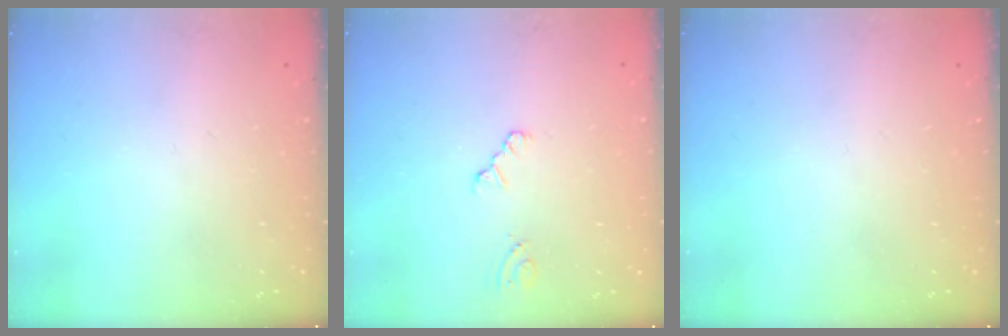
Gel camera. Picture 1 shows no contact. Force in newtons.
{"total": 1.2, "press": 1.2, "slide": 0.2}
{"total": 0.0}